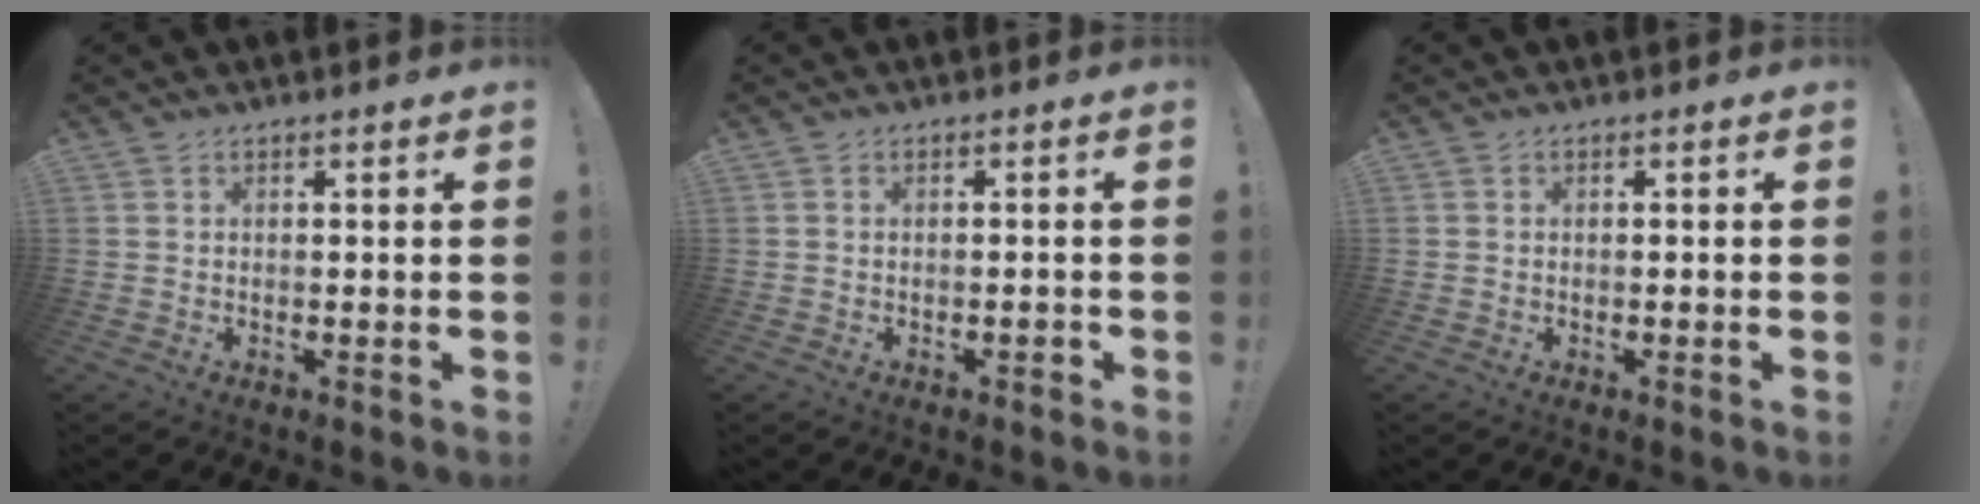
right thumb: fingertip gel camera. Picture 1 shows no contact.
{"total": 1.5, "force": [-1.0, 0.3, 1.1], "torque": [-0.014, 0.003, -0.017]}
{"total": 0.7, "force": [-0.6, 0.2, 0.0], "torque": [0.002, -0.001, -0.011]}